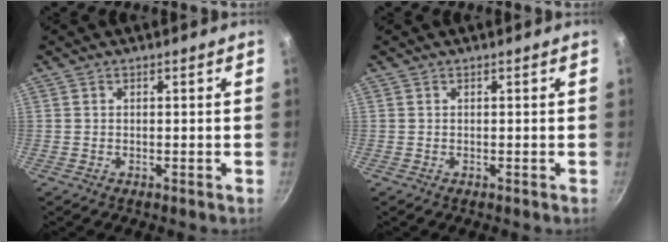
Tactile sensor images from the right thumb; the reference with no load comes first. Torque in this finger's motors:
{"motor_torque": [0.00, 0.00, 0.00, 0.00, 0.00]}